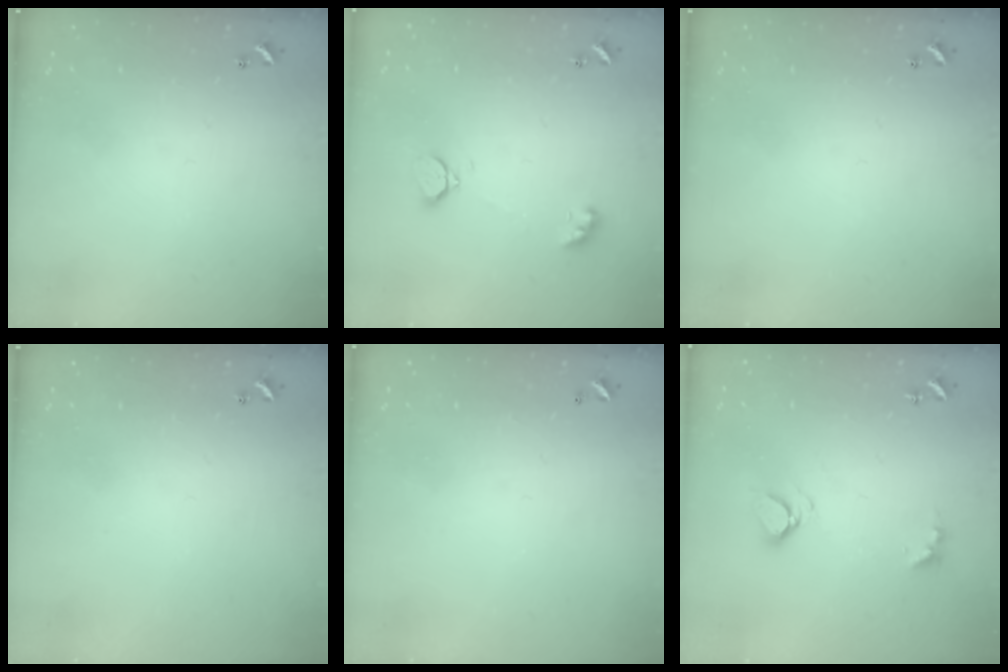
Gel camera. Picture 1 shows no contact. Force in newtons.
{"total": 2.0, "press": 1.9, "slide": 0.5}
{"total": 0.0}
{"total": 0.0}
{"total": 2.9, "press": 2.9, "slide": 0.1}
{"total": 7.6, "press": 7.6, "slide": 0.4}